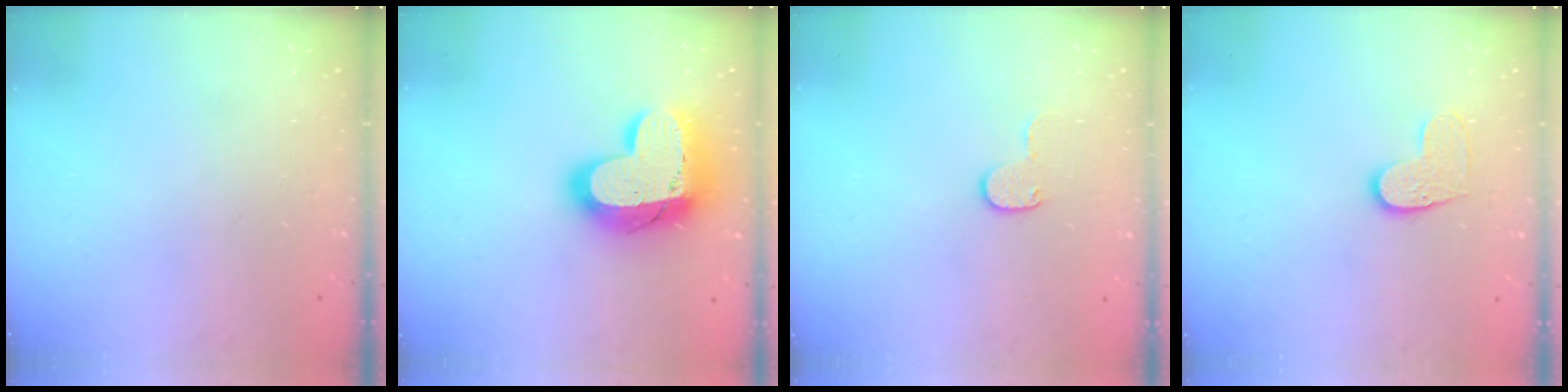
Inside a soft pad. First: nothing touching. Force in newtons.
{"total": 20.4, "press": 20.3, "slide": 1.6}
{"total": 4.5, "press": 4.5, "slide": 0.5}
{"total": 6.1, "press": 6.1, "slide": 0.4}